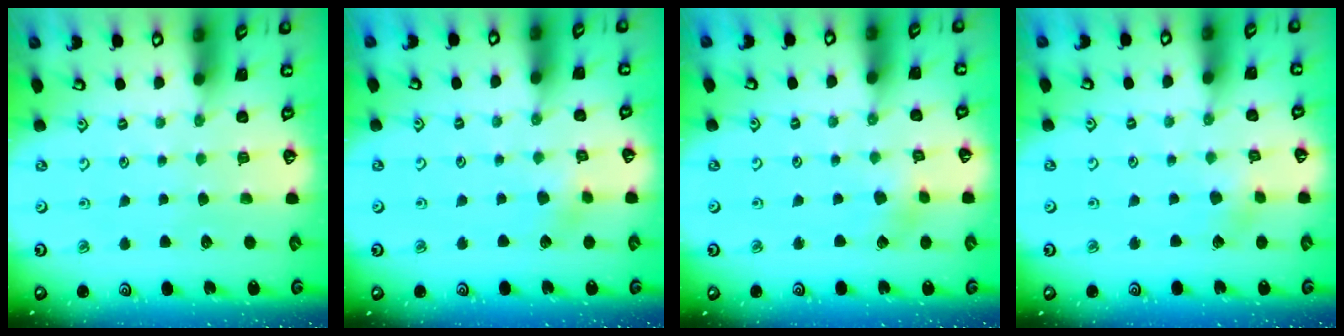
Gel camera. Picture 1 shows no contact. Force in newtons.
{"total": 4.1, "press": 4.1, "slide": 0.4}
{"total": 2.7, "press": 2.6, "slide": 0.7}
{"total": 3.3, "press": 3.3, "slide": 0.3}